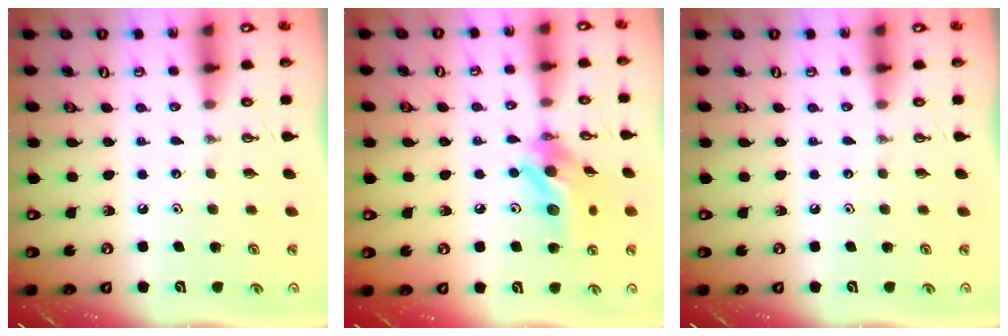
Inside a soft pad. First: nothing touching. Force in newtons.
{"total": 14.0, "press": 13.7, "slide": 2.8}
{"total": 0.0}